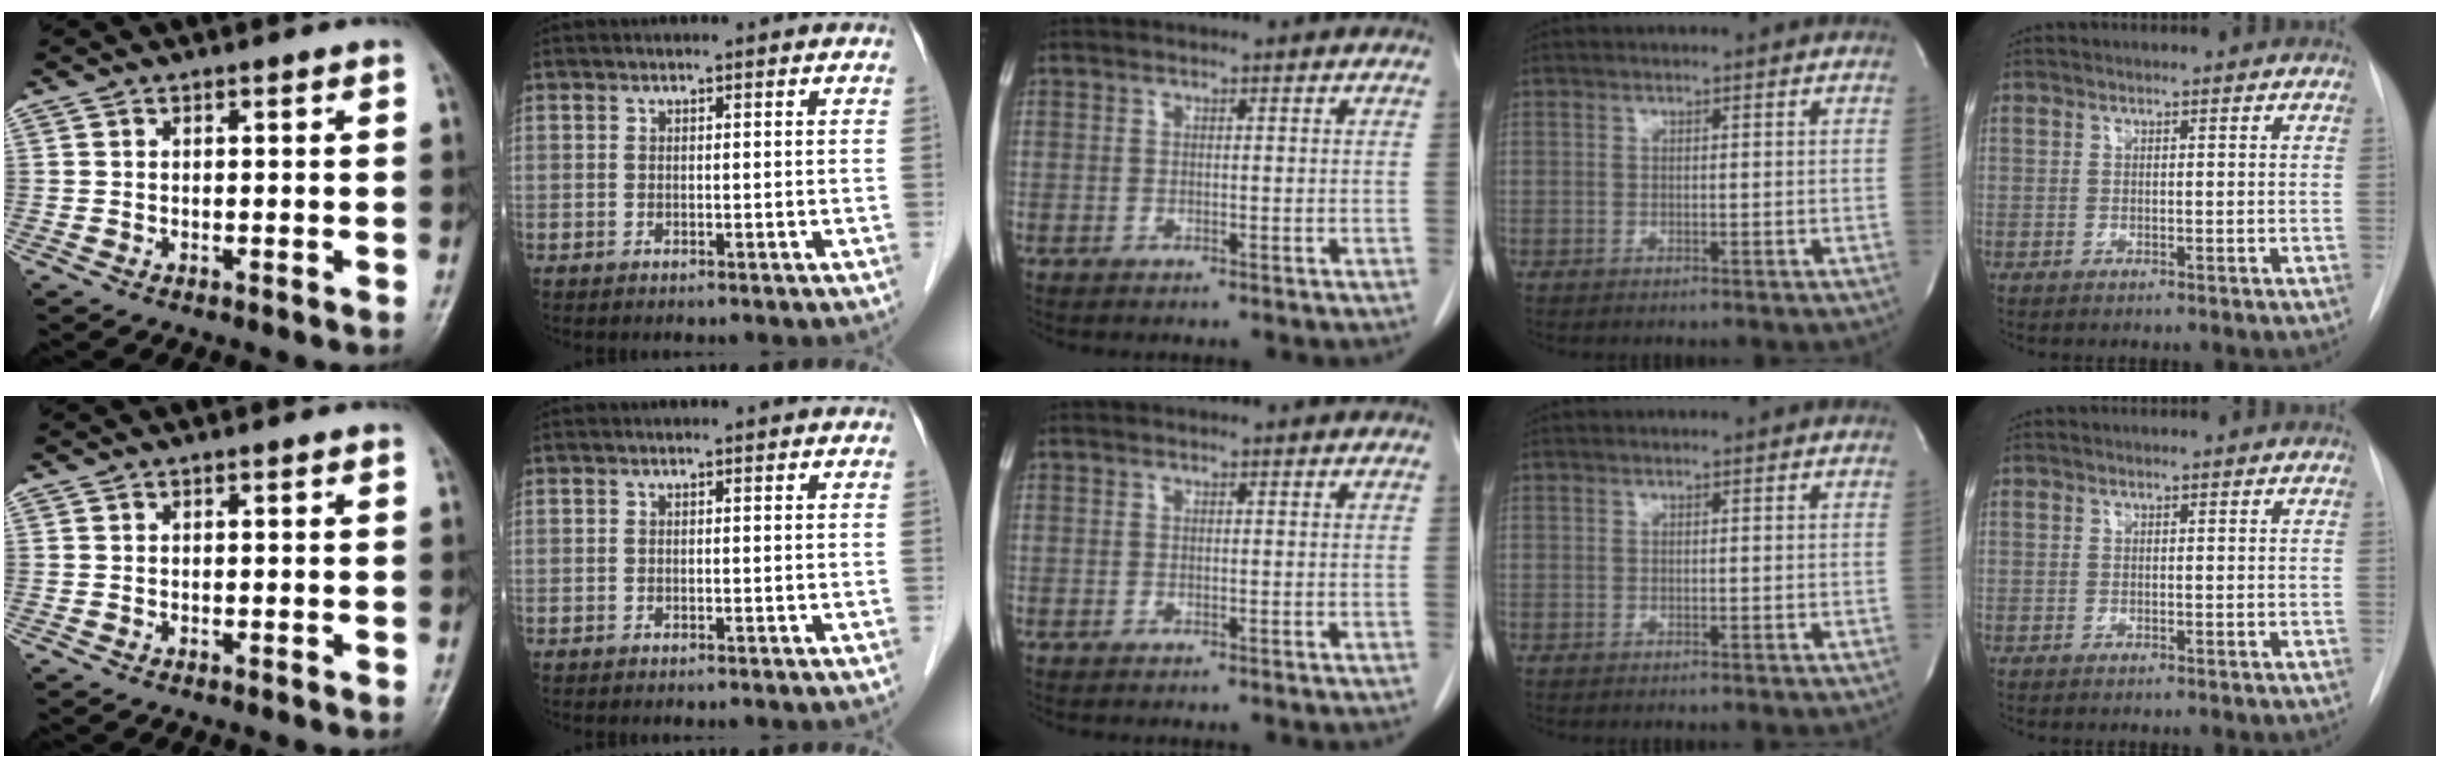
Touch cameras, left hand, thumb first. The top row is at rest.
{}